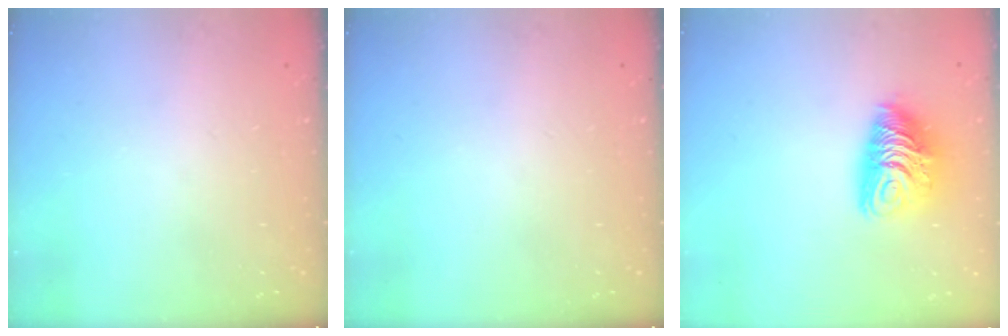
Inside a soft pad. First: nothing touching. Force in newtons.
{"total": 0.0}
{"total": 10.4, "press": 10.4, "slide": 0.9}